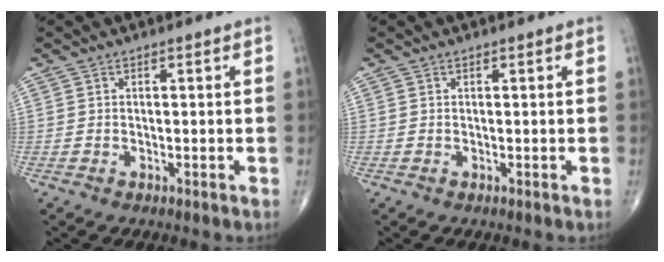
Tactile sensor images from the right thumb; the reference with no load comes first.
{"total": 0.0}